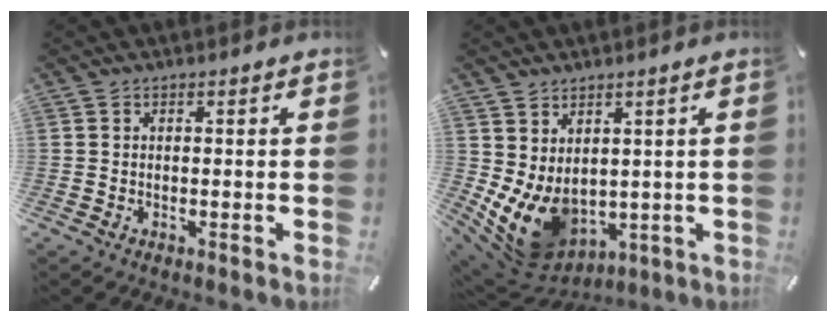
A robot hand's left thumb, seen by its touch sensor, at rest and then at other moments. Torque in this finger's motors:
{"motor_torque": [2.15, 2.34, 0.95, -0.92, 0.34]}